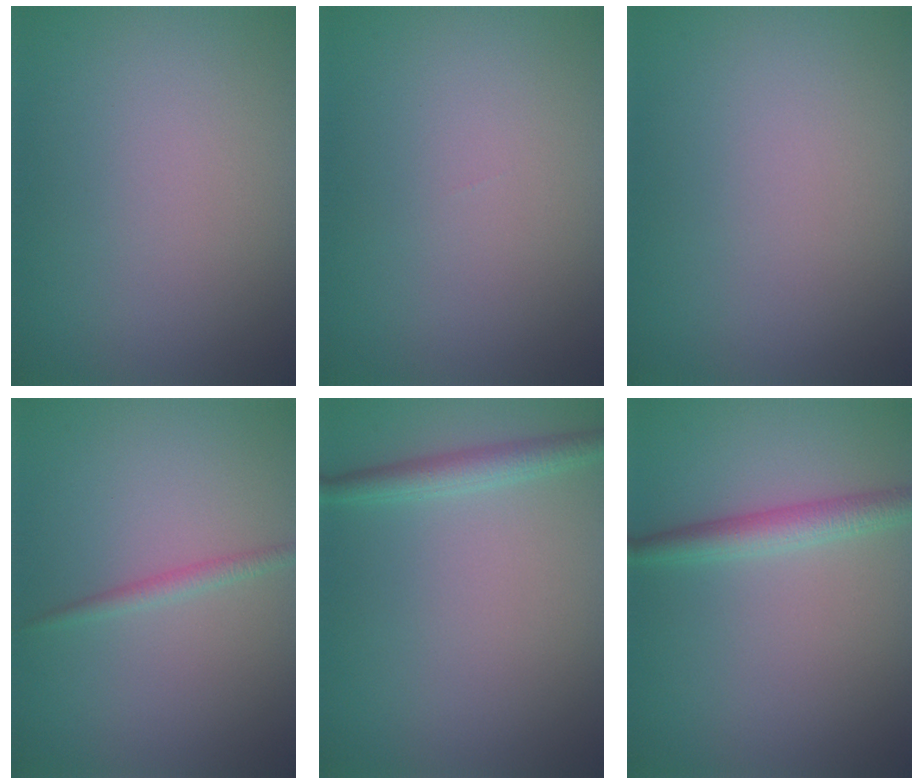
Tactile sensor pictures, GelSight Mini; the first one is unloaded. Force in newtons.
{"total": 0.0}
{"total": 0.0}
{"total": 1.2, "press": 1.2, "slide": 0.1}
{"total": 2.2, "press": 2.2, "slide": 0.1}
{"total": 2.7, "press": 2.7, "slide": 0.0}